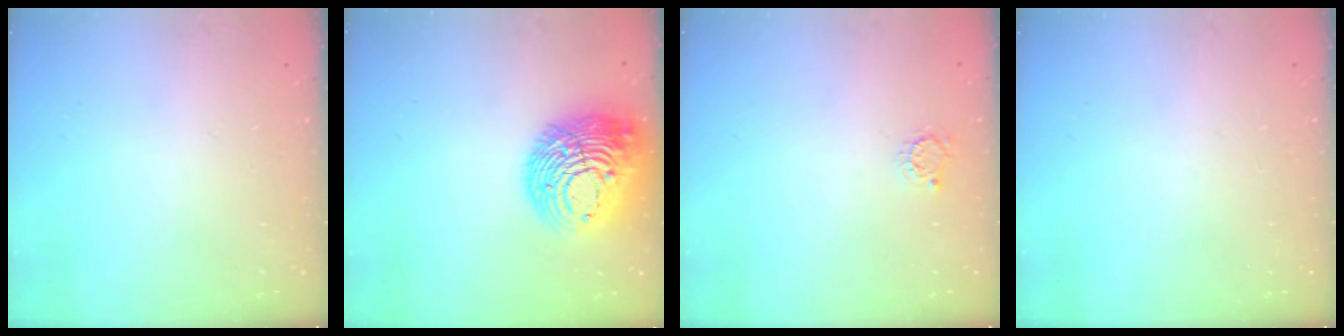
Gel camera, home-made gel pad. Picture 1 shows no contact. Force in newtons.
{"total": 19.4, "press": 19.3, "slide": 2.1}
{"total": 2.7, "press": 2.7, "slide": 0.4}
{"total": 0.0}